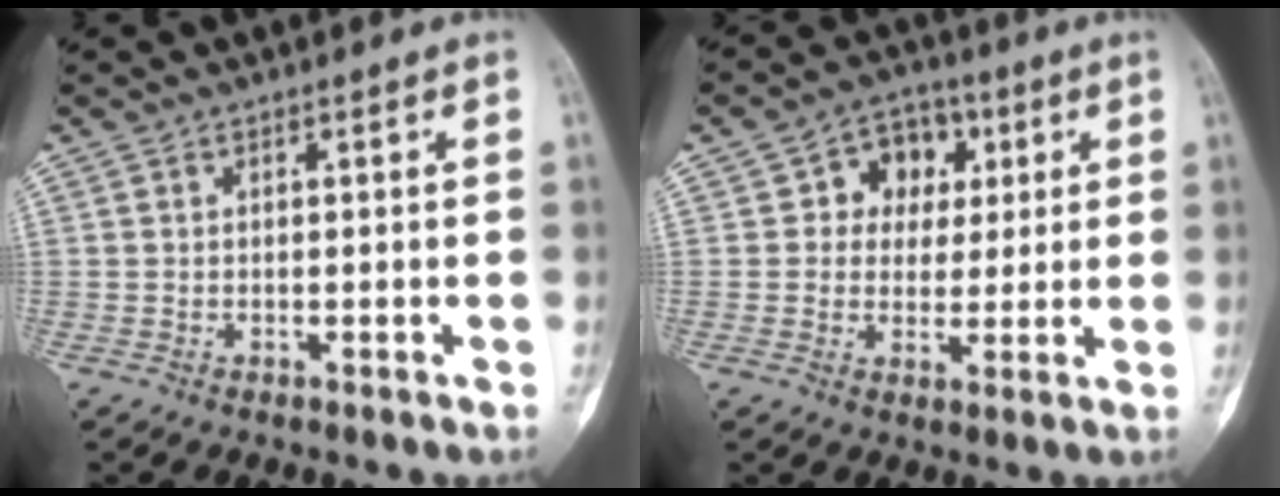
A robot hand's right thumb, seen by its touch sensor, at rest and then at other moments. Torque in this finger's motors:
{"motor_torque": [-1.00, 0.91, -0.11, 0.04, 0.09]}